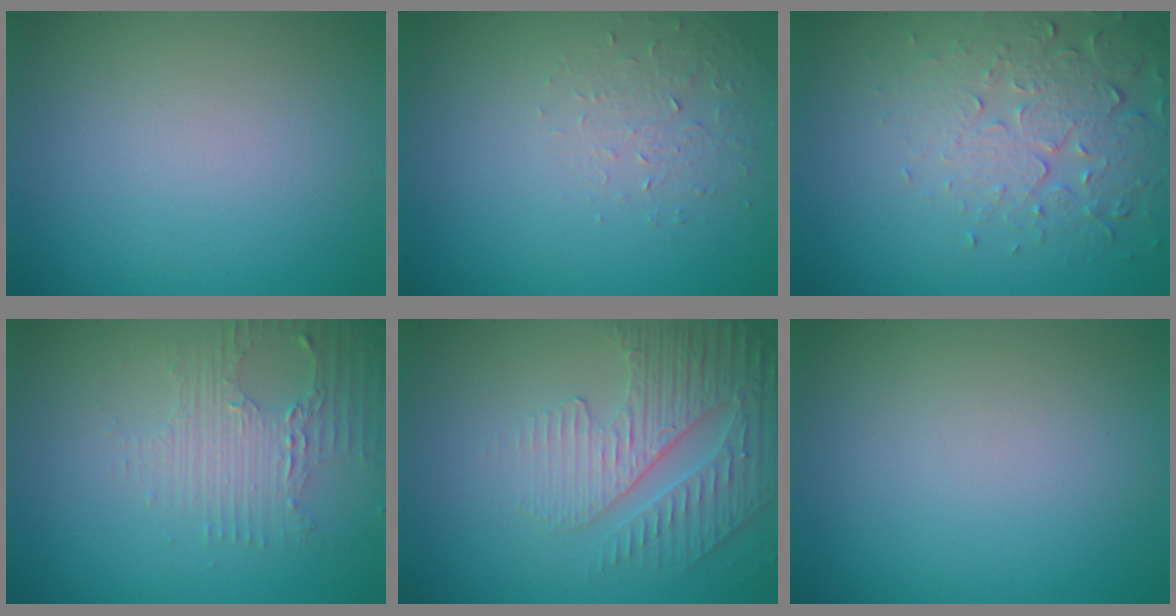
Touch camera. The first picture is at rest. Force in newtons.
{"total": 1.4, "press": 0.7, "slide": 1.2}
{"total": 5.1, "press": 3.7, "slide": 3.5}
{"total": 3.5, "press": 2.6, "slide": 2.4}
{"total": 4.8, "press": 3.6, "slide": 3.1}
{"total": 0.0}